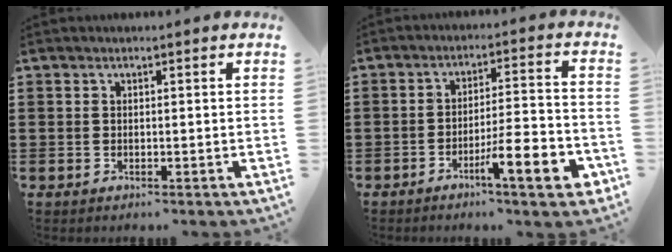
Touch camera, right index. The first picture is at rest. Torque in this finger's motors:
{"motor_torque": [1.63, -0.51, 0.38, 0.09]}